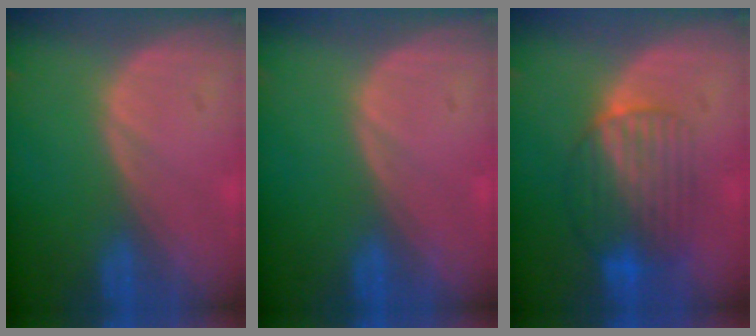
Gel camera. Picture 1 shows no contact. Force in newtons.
{"total": 0.0}
{"total": 7.5, "press": 7.2, "slide": 2.1}